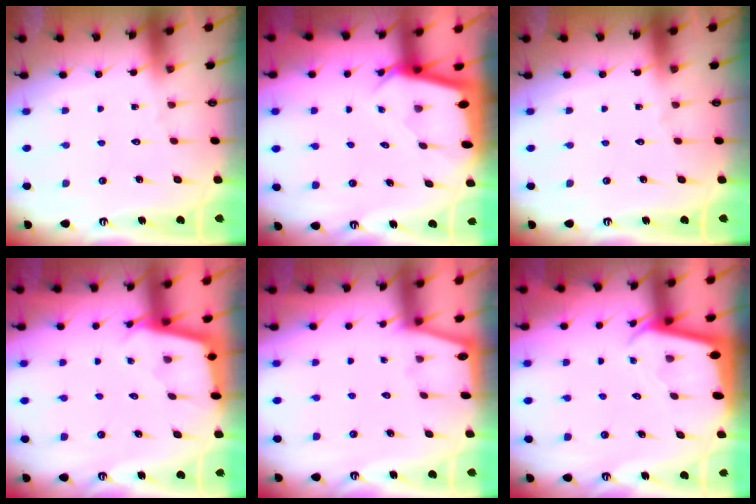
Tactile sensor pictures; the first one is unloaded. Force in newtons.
{"total": 2.2, "press": 2.2, "slide": 0.1}
{"total": 0.0}
{"total": 2.4, "press": 2.4, "slide": 0.2}
{"total": 0.0}
{"total": 2.2, "press": 2.2, "slide": 0.2}